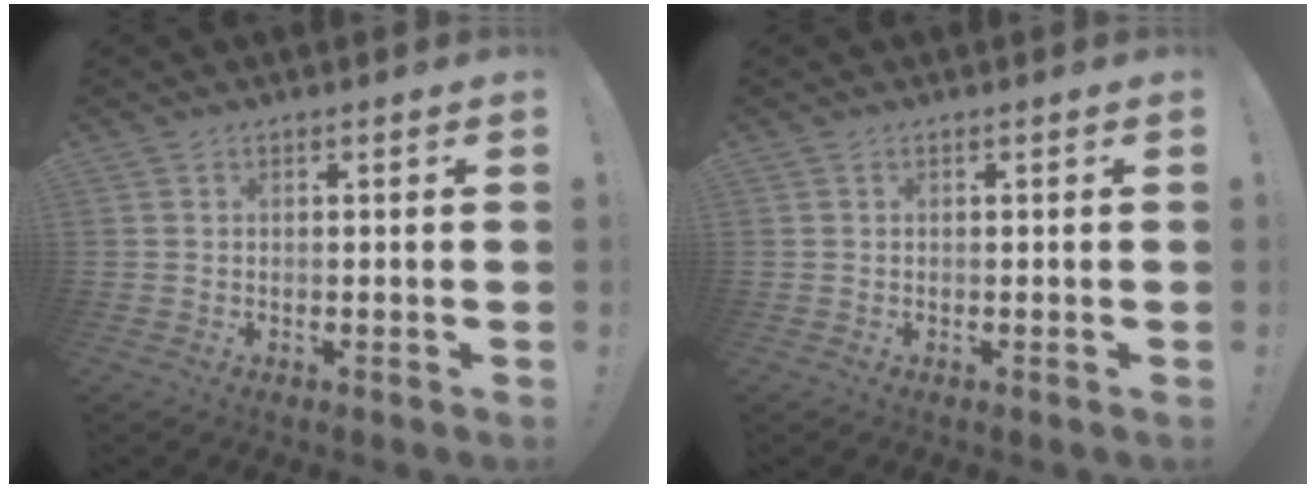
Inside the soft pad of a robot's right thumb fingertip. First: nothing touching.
{"total": 0.0}